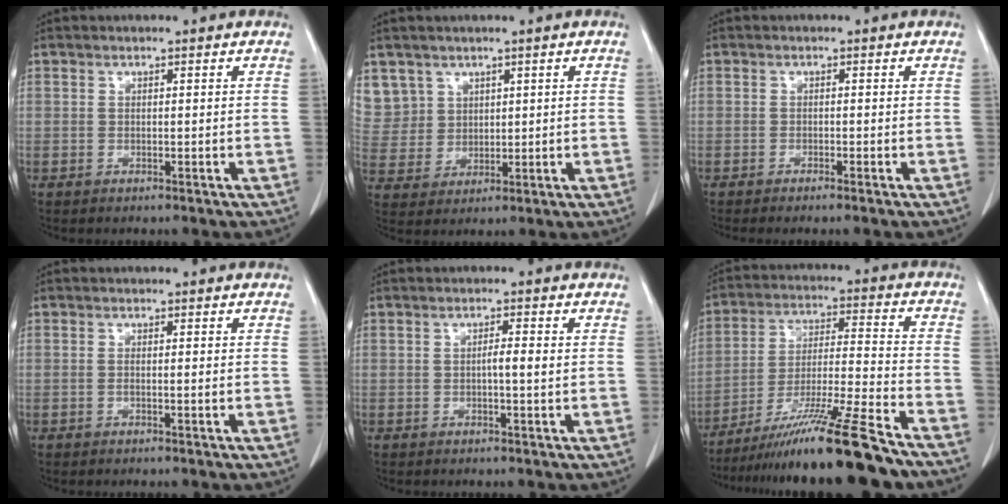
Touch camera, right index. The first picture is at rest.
{"total": 8.1, "force": [4.7, 6.6, 0.2], "torque": [-0.012, 0.013, 0.111]}
{"total": 1.7, "force": [-1.4, -0.3, 1.0], "torque": [-0.013, 0.002, -0.020]}
{"total": 1.1, "force": [-0.2, 0.1, 1.1], "torque": [-0.018, -0.001, -0.001]}
{"total": 2.1, "force": [-0.1, 0.0, 2.1], "torque": [-0.035, 0.001, -0.002]}
{"total": 18.5, "force": [-14.6, -1.2, 11.3], "torque": [-0.197, -0.028, -0.248]}